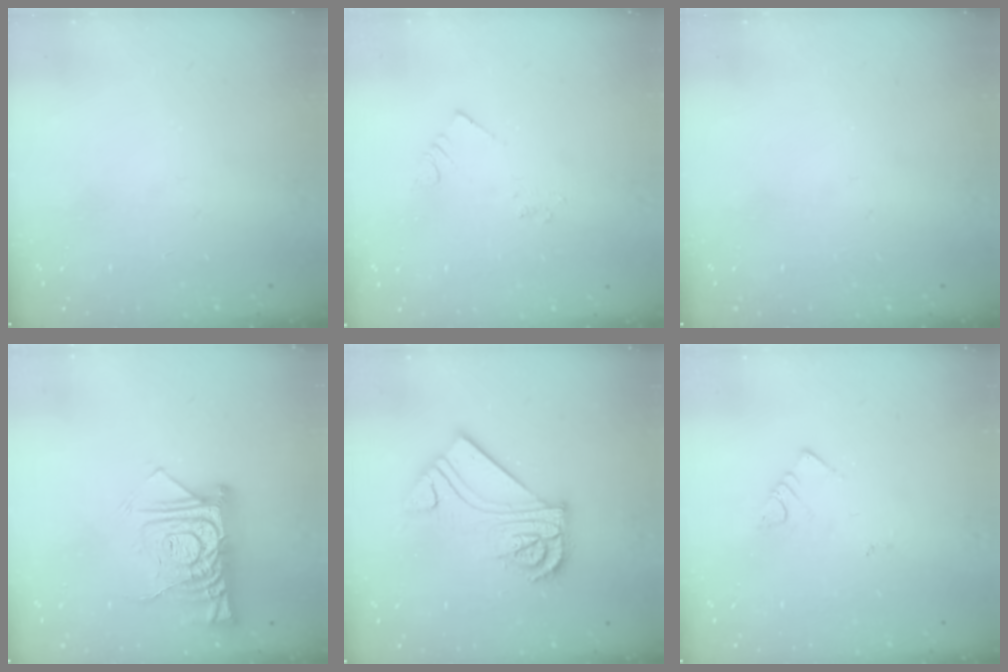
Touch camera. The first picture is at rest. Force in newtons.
{"total": 2.1, "press": 2.1, "slide": 0.3}
{"total": 0.0}
{"total": 14.7, "press": 14.6, "slide": 1.8}
{"total": 13.3, "press": 13.3, "slide": 1.3}
{"total": 3.1, "press": 3.1, "slide": 0.5}